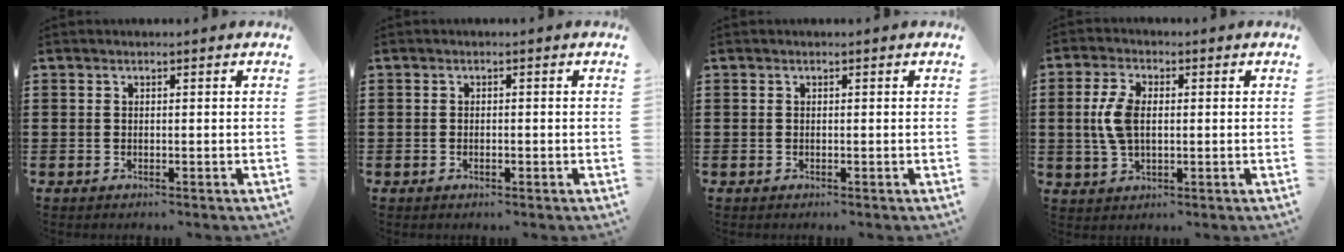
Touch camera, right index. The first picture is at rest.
{"total": 0.6, "force": [-0.3, 0.3, 0.5], "torque": [-0.010, -0.003, -0.004]}
{"total": 0.0}
{"total": 6.3, "force": [0.4, 3.4, 5.3], "torque": [-0.128, 0.005, 0.000]}